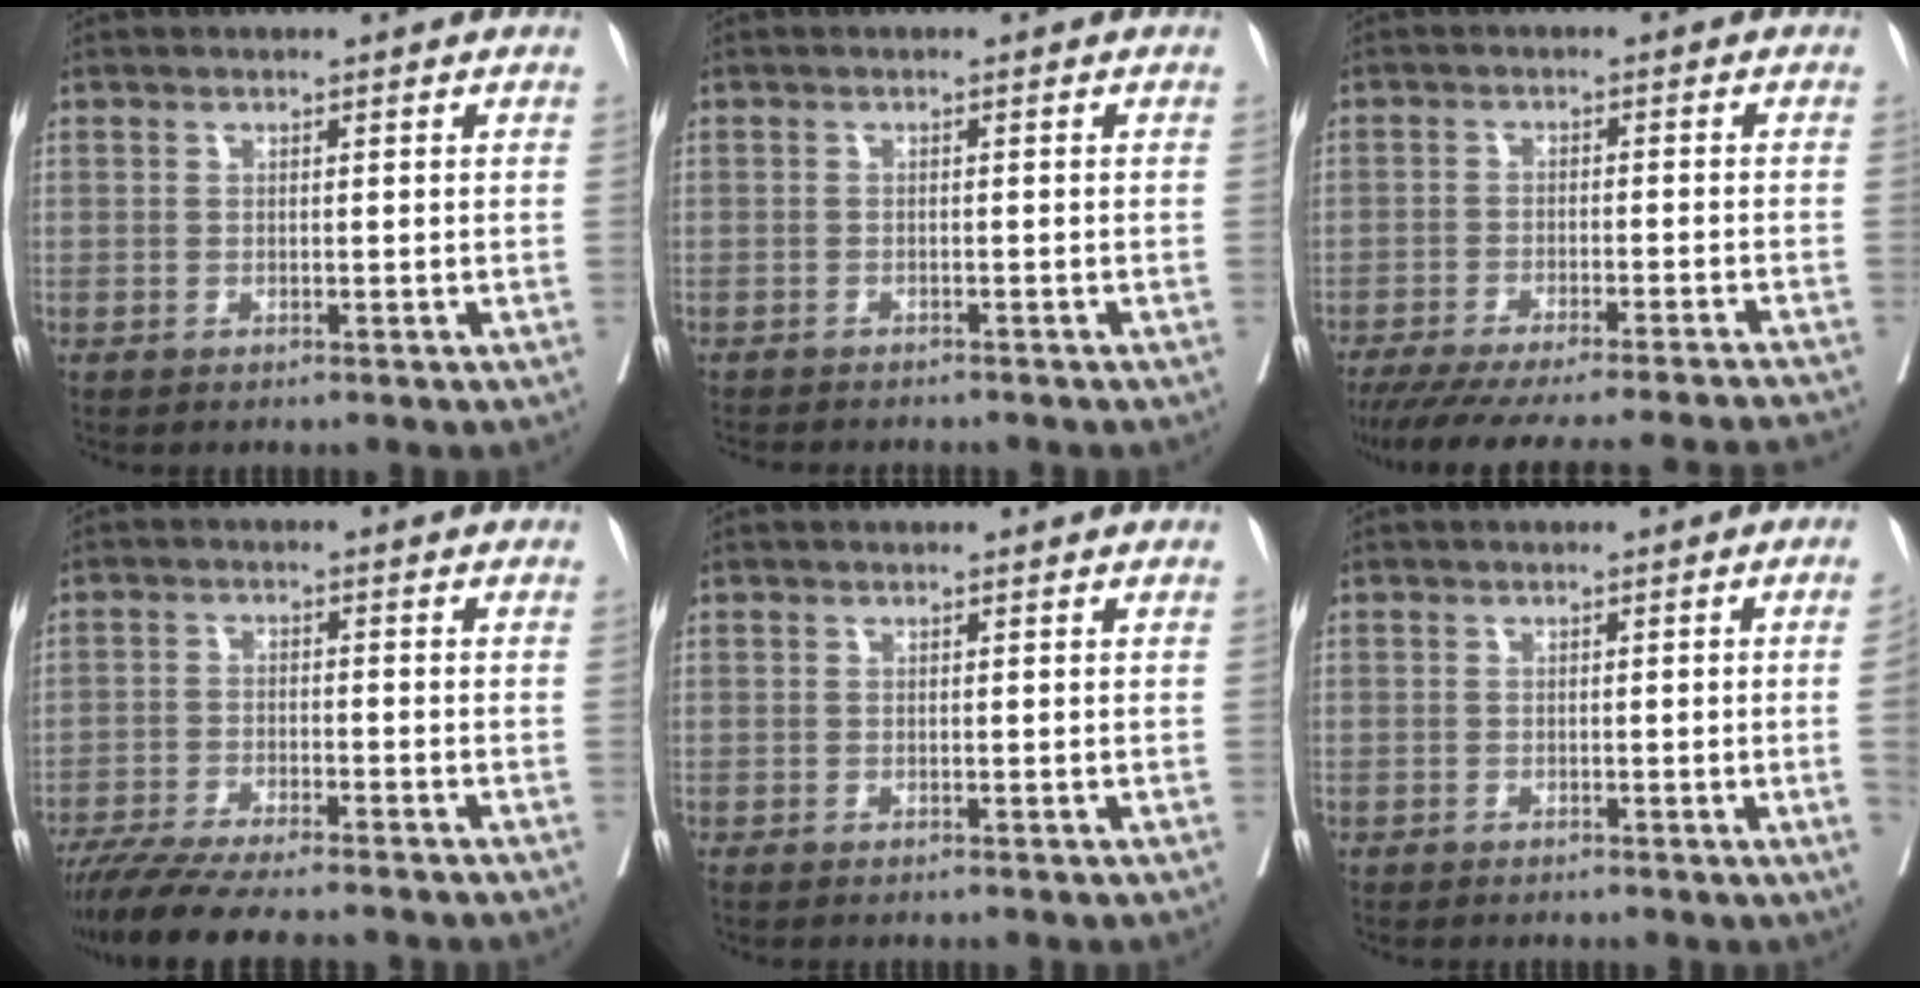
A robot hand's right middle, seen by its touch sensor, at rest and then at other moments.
{"total": 6.5, "force": [-5.9, 1.3, 2.5], "torque": [-0.034, -0.005, -0.078]}
{"total": 23.3, "force": [-21.3, -0.1, 9.4], "torque": [-0.123, -0.053, -0.285]}
{"total": 12.1, "force": [-10.5, 0.9, 6.1], "torque": [-0.090, -0.024, -0.162]}
{"total": 0.0}
{"total": 2.6, "force": [-0.4, -0.7, 2.5], "torque": [-0.036, 0.000, -0.005]}